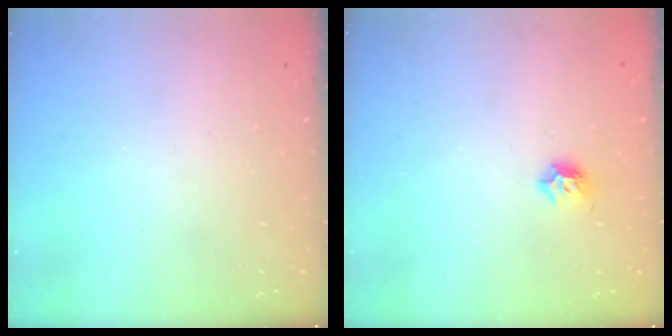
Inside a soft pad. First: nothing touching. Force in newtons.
{"total": 4.3, "press": 4.2, "slide": 1.2}